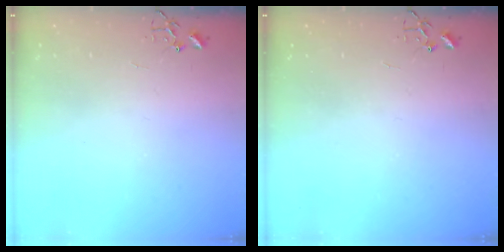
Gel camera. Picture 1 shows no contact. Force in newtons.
{"total": 0.0}